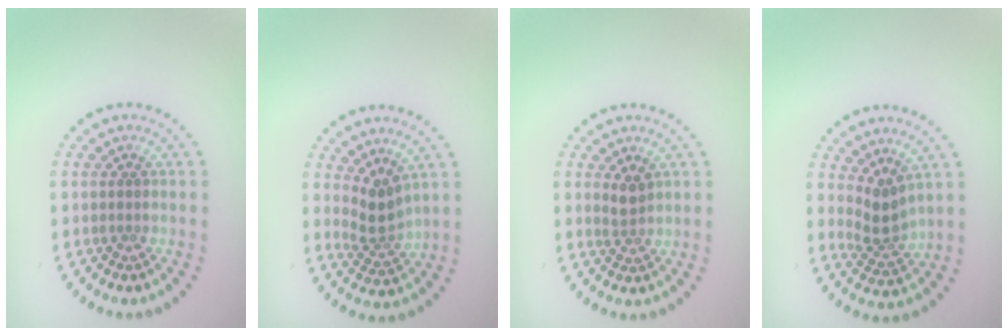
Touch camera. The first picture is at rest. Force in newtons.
{"total": 2.6, "press": 1.7, "slide": 1.9}
{"total": 1.6, "press": 1.3, "slide": 1.0}
{"total": 2.6, "press": 1.9, "slide": 1.8}